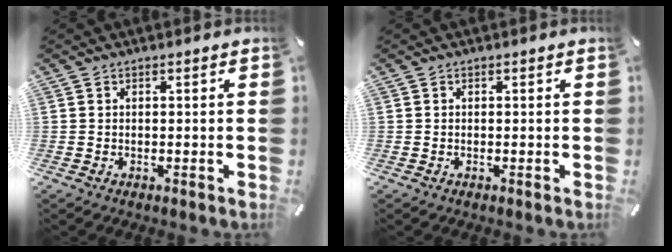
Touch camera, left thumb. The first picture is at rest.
{"total": 0.0}